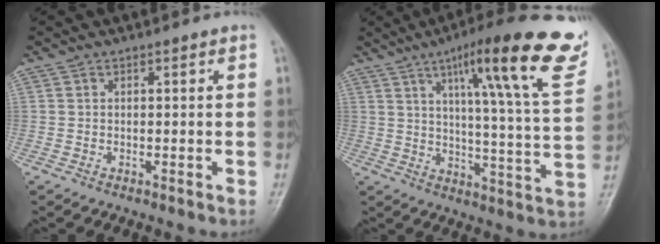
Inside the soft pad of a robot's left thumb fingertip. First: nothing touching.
{"total": 23.8, "force": [12.8, 3.4, 19.8], "torque": [-0.260, -0.040, 0.175]}